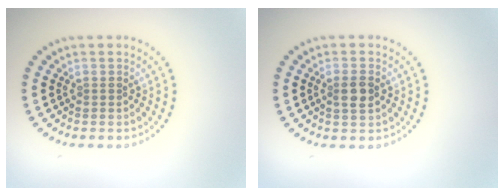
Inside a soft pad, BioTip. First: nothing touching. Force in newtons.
{"total": 1.9, "press": 1.8, "slide": 0.6}